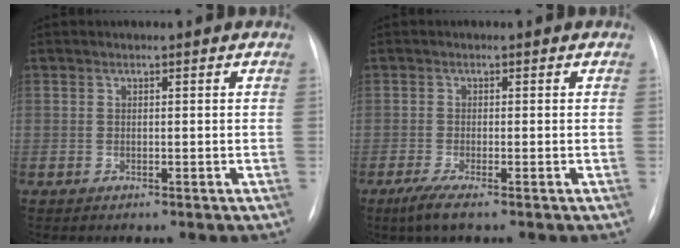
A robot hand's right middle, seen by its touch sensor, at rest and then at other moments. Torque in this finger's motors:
{"motor_torque": [0.74, -0.55, 0.12, 0.06]}